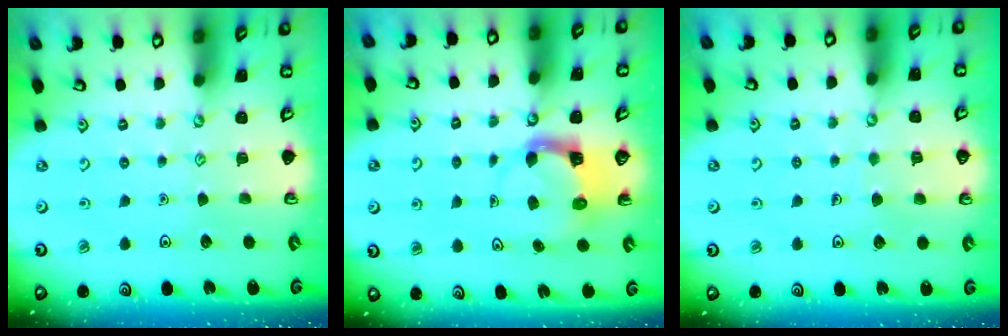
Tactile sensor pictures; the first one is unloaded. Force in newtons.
{"total": 3.9, "press": 3.9, "slide": 0.4}
{"total": 3.3, "press": 3.3, "slide": 0.2}